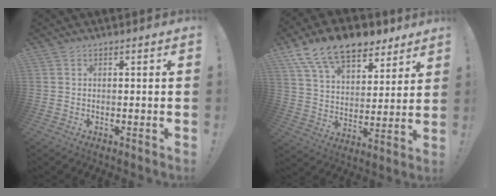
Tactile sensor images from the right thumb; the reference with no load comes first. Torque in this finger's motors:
{"motor_torque": [0.03, 1.05, 1.22, 0.81, 0.19]}